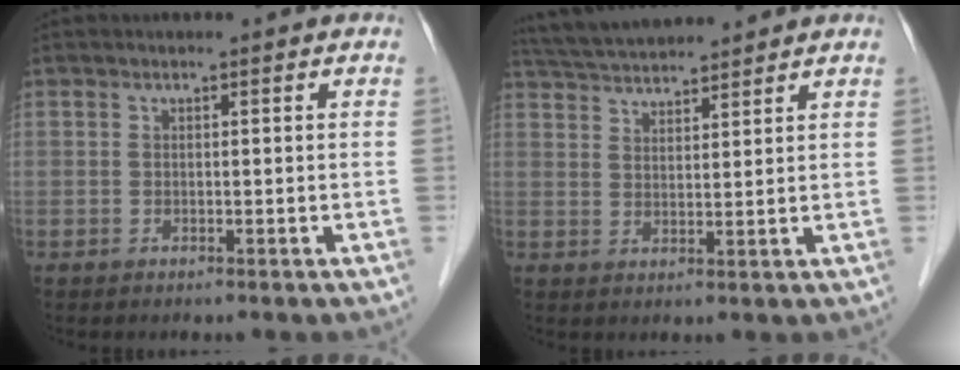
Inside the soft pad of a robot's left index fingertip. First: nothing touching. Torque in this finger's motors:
{"motor_torque": [-0.19, -0.76, 0.29, 0.14]}